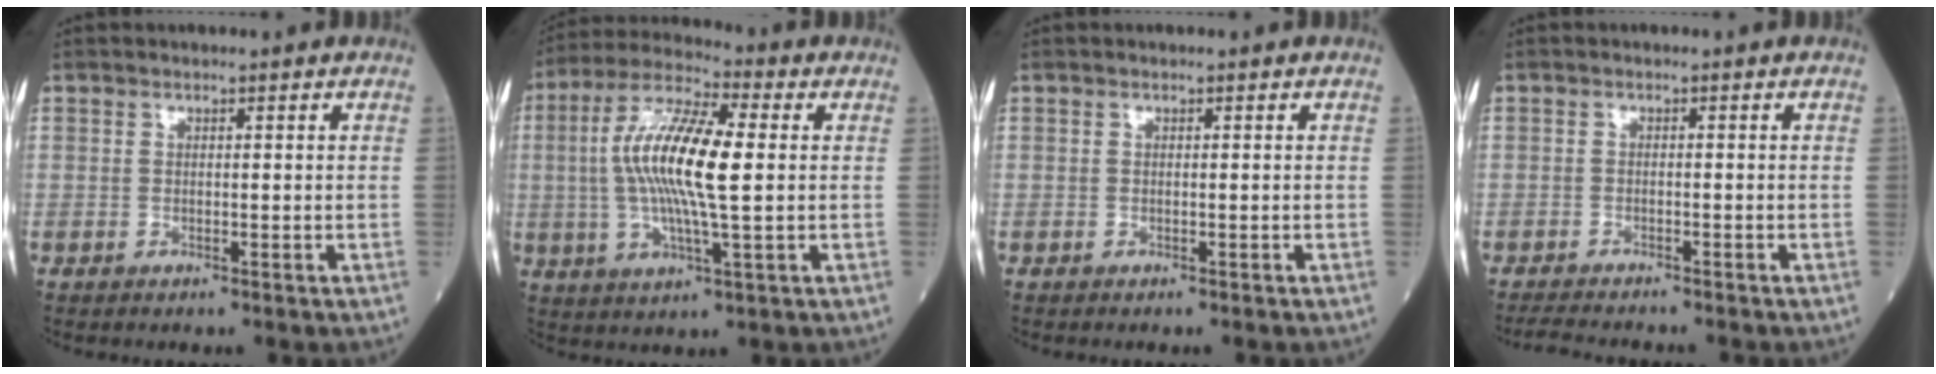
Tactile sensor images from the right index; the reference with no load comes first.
{"total": 14.0, "force": [0.8, 2.3, 13.8], "torque": [-0.275, 0.010, 0.007]}
{"total": 0.0}
{"total": 4.2, "force": [-4.0, 0.5, 1.3], "torque": [-0.022, -0.015, -0.067]}